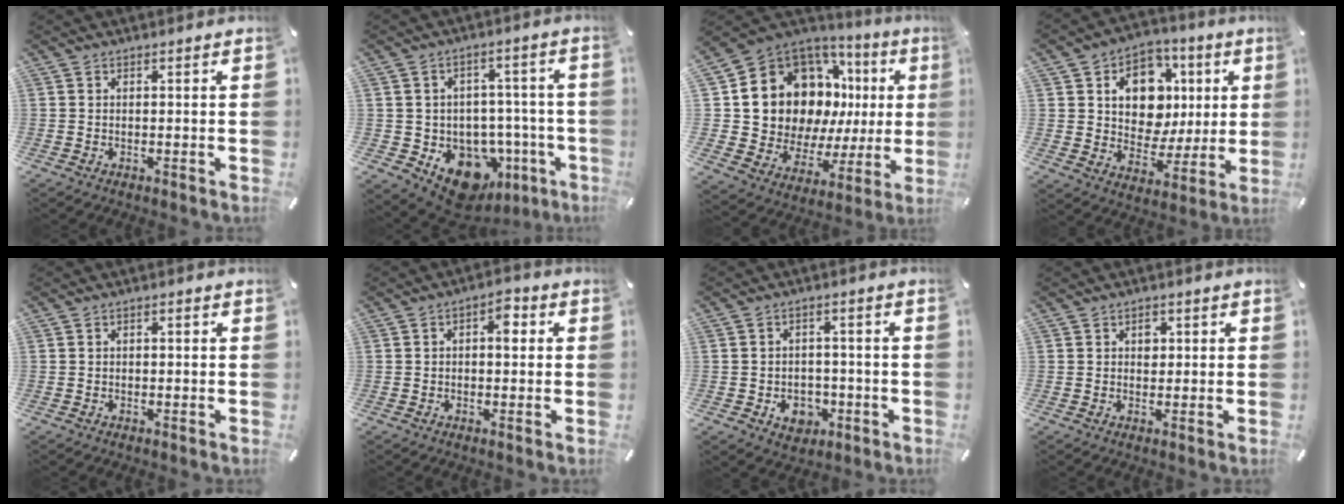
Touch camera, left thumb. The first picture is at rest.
{"total": 12.1, "force": [-5.6, 9.3, 5.4], "torque": [-0.073, 0.023, -0.078]}
{"total": 15.5, "force": [6.5, 11.8, 7.7], "torque": [-0.129, -0.074, 0.137]}
{"total": 13.6, "force": [3.2, 11.3, 6.7], "torque": [-0.095, -0.015, 0.066]}
{"total": 0.8, "force": [-0.2, 0.7, 0.5], "torque": [-0.009, 0.004, -0.005]}
{"total": 4.4, "force": [0.5, 2.8, 3.4], "torque": [-0.037, 0.001, -0.001]}
{"total": 6.5, "force": [-2.2, 5.5, 2.8], "torque": [-0.037, 0.012, -0.038]}
{"total": 2.5, "force": [0.5, 2.0, 1.4], "torque": [0.002, -0.006, 0.000]}